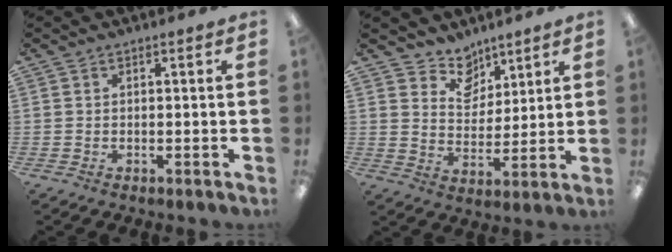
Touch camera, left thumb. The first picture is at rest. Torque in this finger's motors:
{"motor_torque": [0.17, 0.27, -0.30, -0.42, -0.02]}